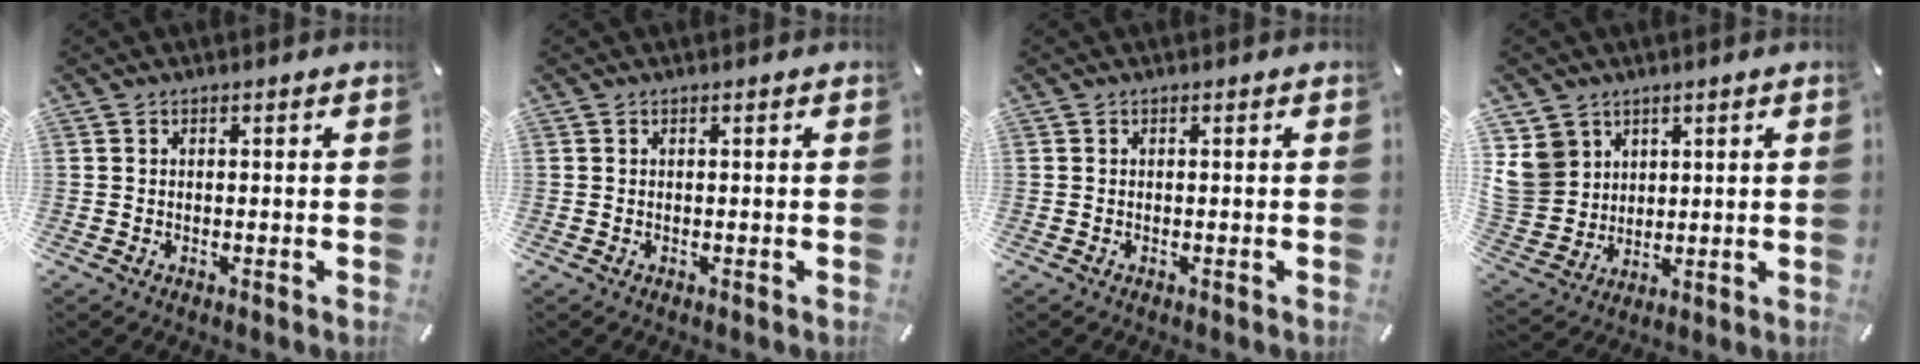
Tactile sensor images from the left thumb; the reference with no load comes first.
{"total": 0.0}
{"total": 0.0}
{"total": 9.6, "force": [3.9, 8.6, 1.3], "torque": [-0.046, -0.021, 0.081]}